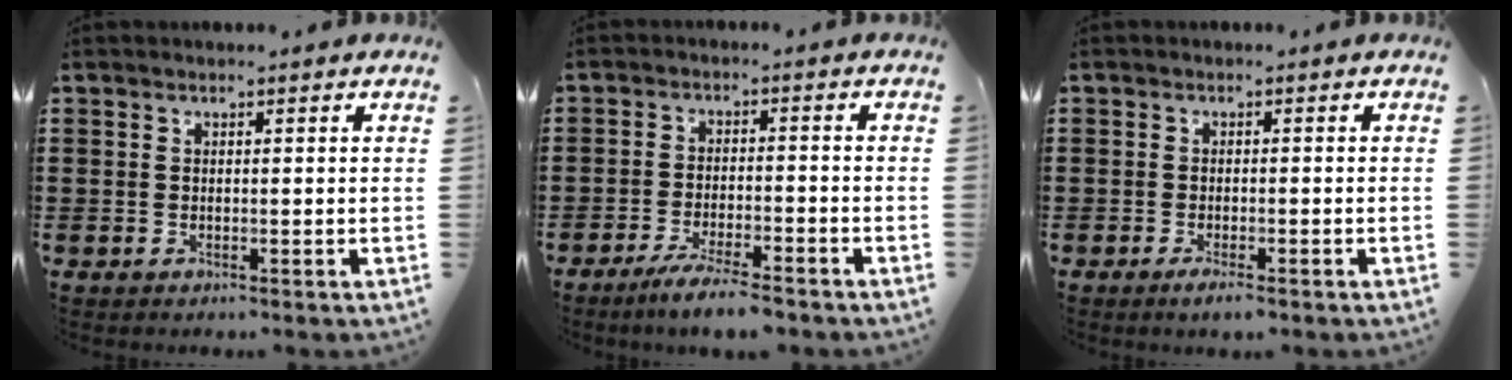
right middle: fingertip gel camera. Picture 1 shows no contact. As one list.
[{"total": 4.9, "force": [-4.3, 0.0, 2.4], "torque": [-0.052, -0.009, -0.082]}, {"total": 1.7, "force": [-1.2, 0.2, 1.2], "torque": [-0.021, -0.001, -0.021]}]